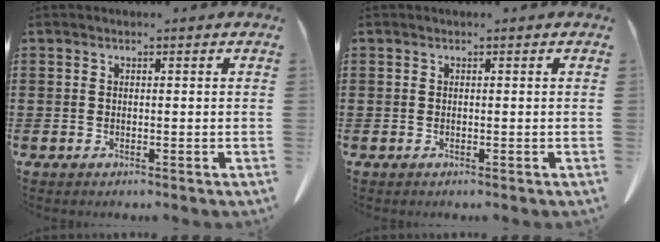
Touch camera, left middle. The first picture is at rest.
{"total": 0.0}